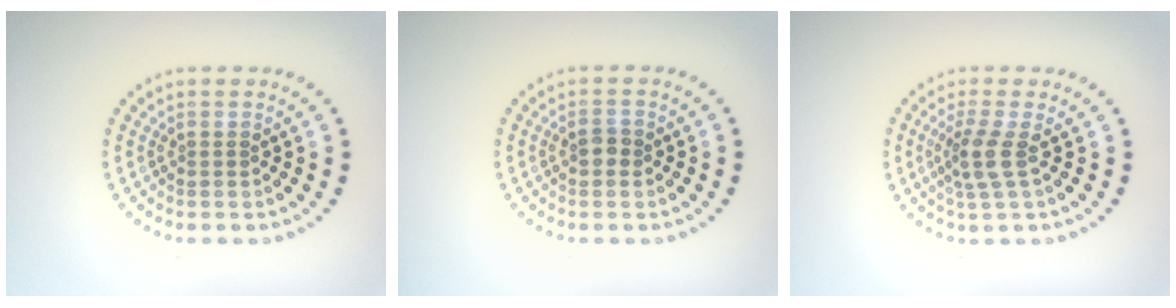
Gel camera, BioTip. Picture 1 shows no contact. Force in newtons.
{"total": 1.3, "press": 1.3, "slide": 0.2}
{"total": 2.6, "press": 2.0, "slide": 1.7}